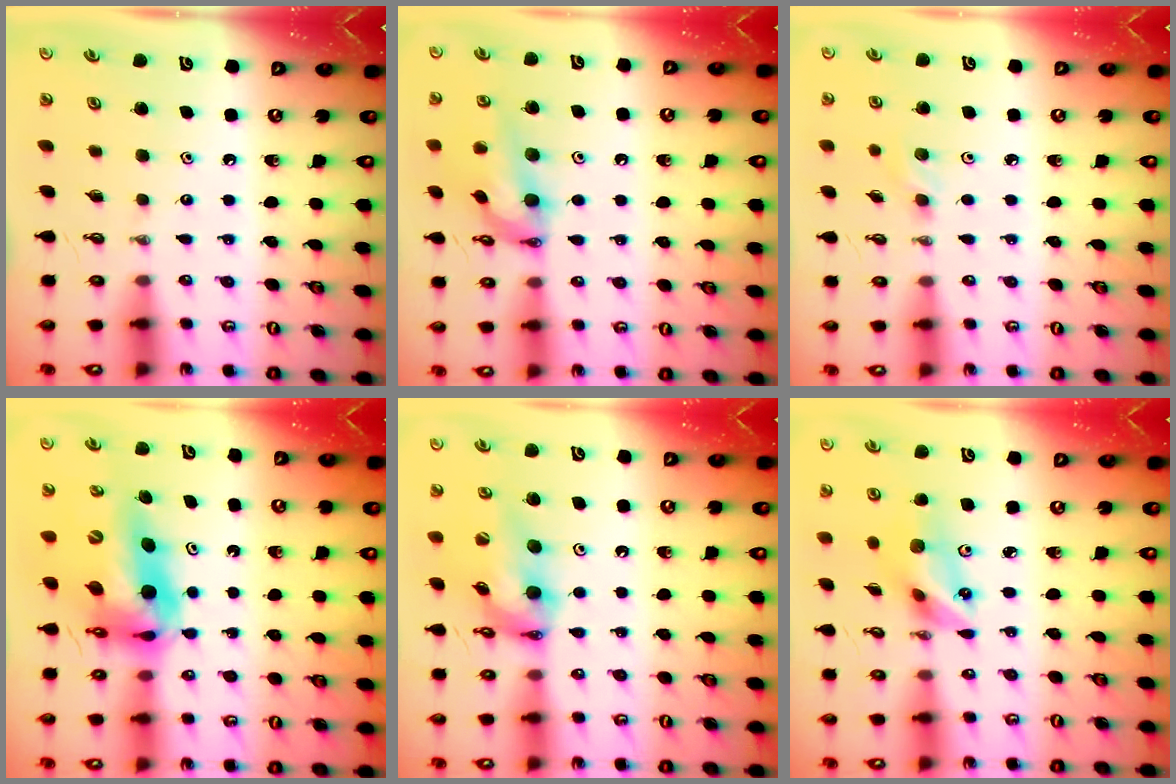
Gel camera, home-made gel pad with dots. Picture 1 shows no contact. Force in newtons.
{"total": 14.7, "press": 13.7, "slide": 5.1}
{"total": 2.6, "press": 2.5, "slide": 0.8}
{"total": 15.5, "press": 15.0, "slide": 4.0}
{"total": 14.5, "press": 13.0, "slide": 6.3}
{"total": 11.5, "press": 11.1, "slide": 2.9}